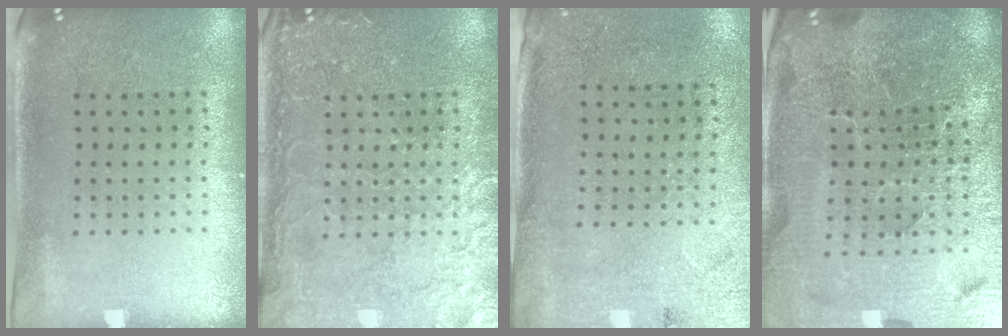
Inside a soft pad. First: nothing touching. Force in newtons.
{"total": 5.0, "press": 5.0, "slide": 0.6}
{"total": 2.7, "press": 2.2, "slide": 1.5}
{"total": 6.7, "press": 5.9, "slide": 3.2}